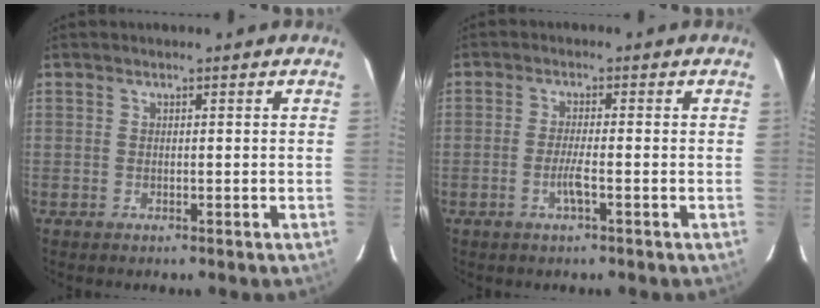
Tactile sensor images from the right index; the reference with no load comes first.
{"total": 2.8, "force": [-1.1, 0.0, 2.6], "torque": [-0.054, -0.002, -0.022]}